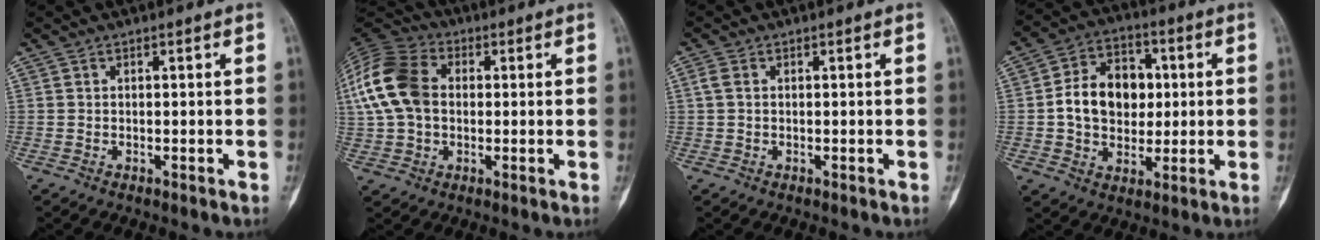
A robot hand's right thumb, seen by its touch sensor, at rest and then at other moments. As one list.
[{"total": 15.1, "force": [1.5, 10.8, 10.5], "torque": [-0.213, 0.027, 0.022]}, {"total": 1.9, "force": [0.3, 1.3, 1.3], "torque": [-0.036, 0.006, 0.007]}, {"total": 13.6, "force": [0.8, 10.1, 9.1], "torque": [-0.116, 0.017, 0.011]}]